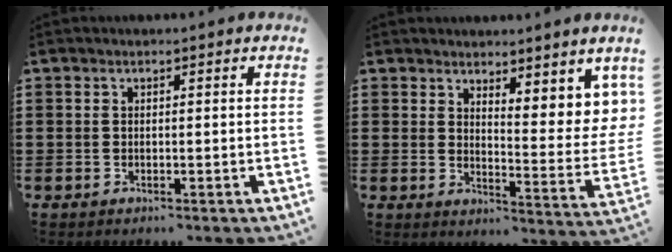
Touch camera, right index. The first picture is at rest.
{"total": 5.1, "force": [4.4, 1.6, 1.8], "torque": [-0.041, -0.031, 0.079]}